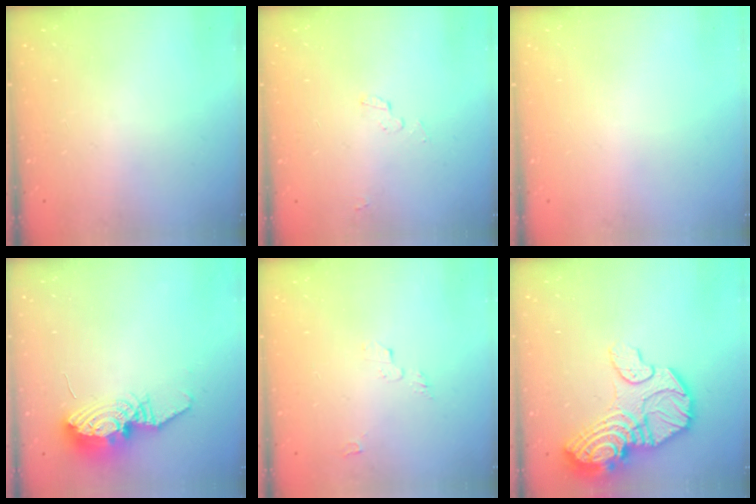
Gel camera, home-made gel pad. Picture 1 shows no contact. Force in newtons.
{"total": 3.3, "press": 3.1, "slide": 1.2}
{"total": 0.0}
{"total": 10.3, "press": 10.3, "slide": 0.9}
{"total": 3.5, "press": 3.4, "slide": 0.4}
{"total": 21.4, "press": 21.3, "slide": 2.1}